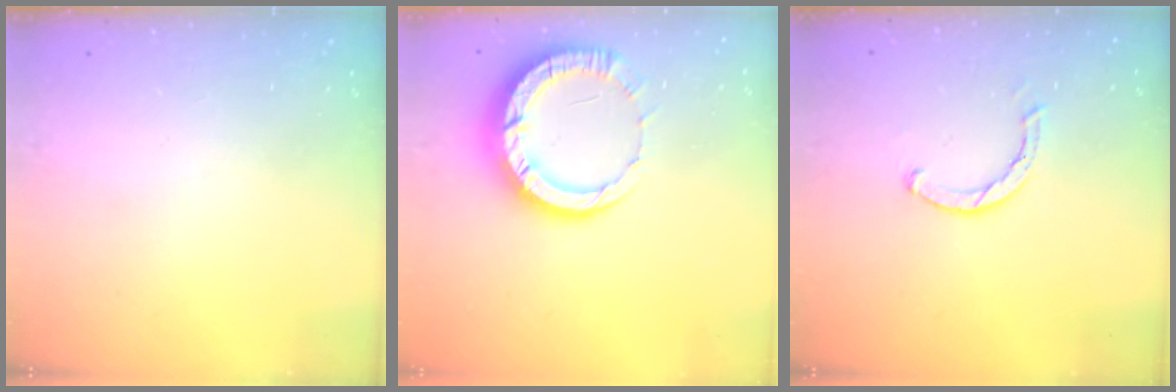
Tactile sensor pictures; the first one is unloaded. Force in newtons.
{"total": 11.3, "press": 11.2, "slide": 1.2}
{"total": 1.6, "press": 1.6, "slide": 0.2}